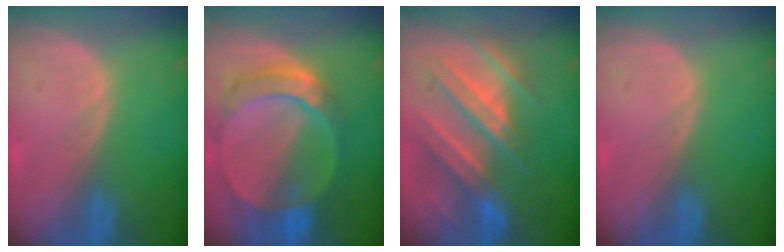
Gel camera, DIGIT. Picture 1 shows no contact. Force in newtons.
{"total": 9.8, "press": 8.4, "slide": 4.9}
{"total": 9.9, "press": 9.5, "slide": 2.8}
{"total": 0.0}